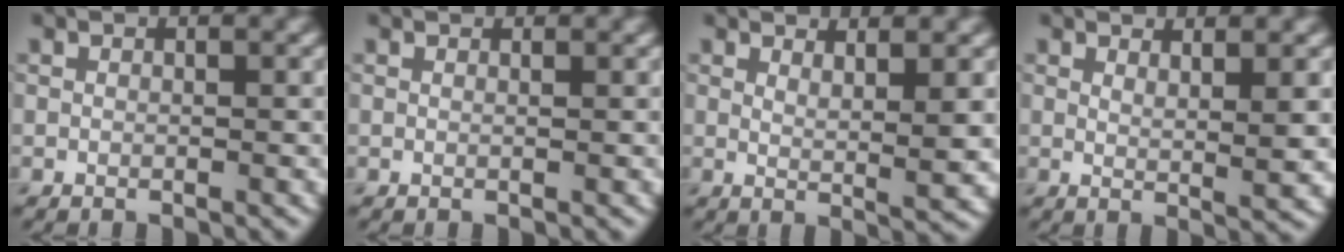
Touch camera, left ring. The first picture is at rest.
{"total": 0.9, "force": [0.9, 0.2, 0.3], "torque": [-0.010, -0.004, 0.002]}
{"total": 3.7, "force": [2.0, 0.7, 3.0], "torque": [-0.038, -0.009, 0.032]}
{"total": 3.3, "force": [1.8, 0.7, 2.7], "torque": [-0.030, -0.007, 0.026]}